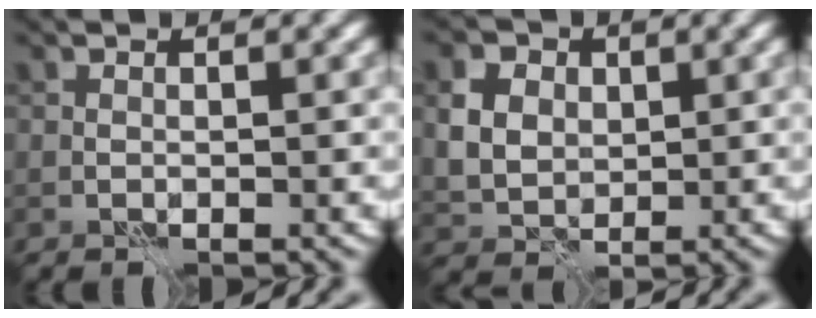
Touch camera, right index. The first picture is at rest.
{"total": 6.0, "force": [1.9, 4.7, 3.2], "torque": [-0.079, 0.017, 0.027]}